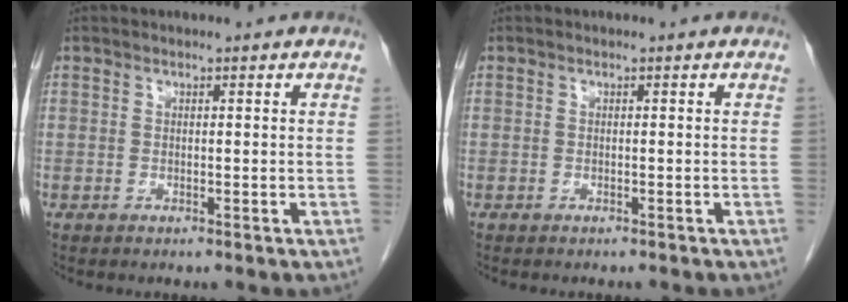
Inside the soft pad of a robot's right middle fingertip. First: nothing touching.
{"total": 1.8, "force": [-1.6, 0.5, 0.7], "torque": [-0.014, -0.003, -0.018]}